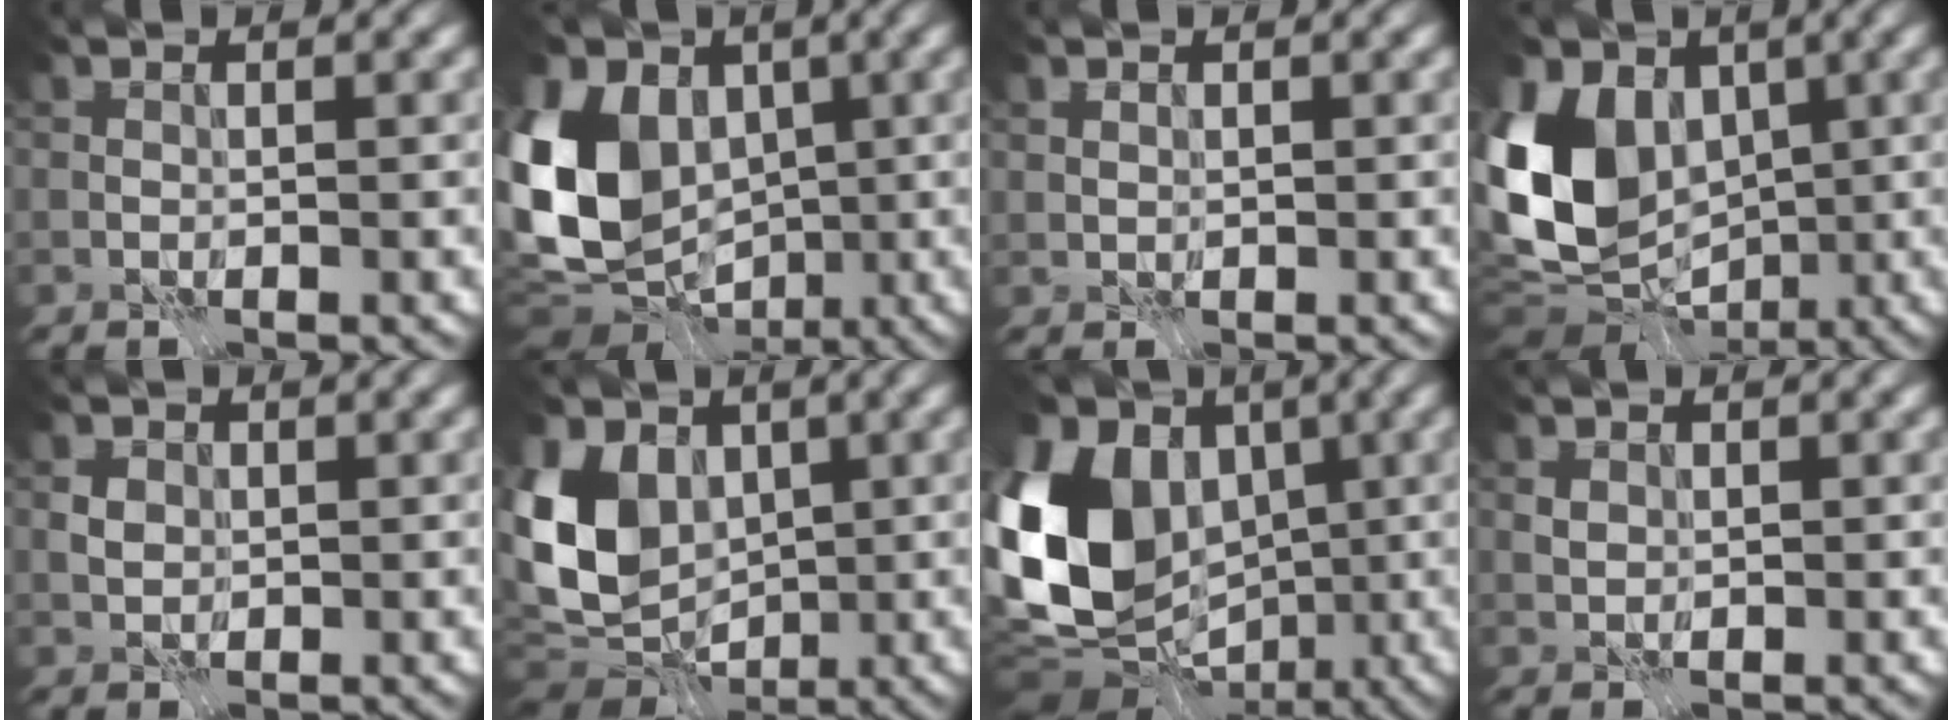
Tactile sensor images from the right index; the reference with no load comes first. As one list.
[{"total": 14.0, "force": [0.5, 11.1, 8.6], "torque": [-0.195, 0.002, 0.010]}, {"total": 0.8, "force": [0.4, 0.6, 0.3], "torque": [-0.007, 0.000, 0.010]}, {"total": 12.6, "force": [0.8, 9.7, 8.0], "torque": [-0.184, 0.003, 0.006]}, {"total": 1.5, "force": [0.2, 1.3, 0.6], "torque": [-0.012, 0.000, 0.002]}, {"total": 10.9, "force": [1.2, 8.3, 6.9], "torque": [-0.158, 0.002, 0.012]}, {"total": 16.4, "force": [0.6, 12.5, 10.6], "torque": [-0.235, 0.014, 0.000]}, {"total": 1.0, "force": [0.3, 0.9, 0.4], "torque": [-0.008, 0.000, 0.006]}]